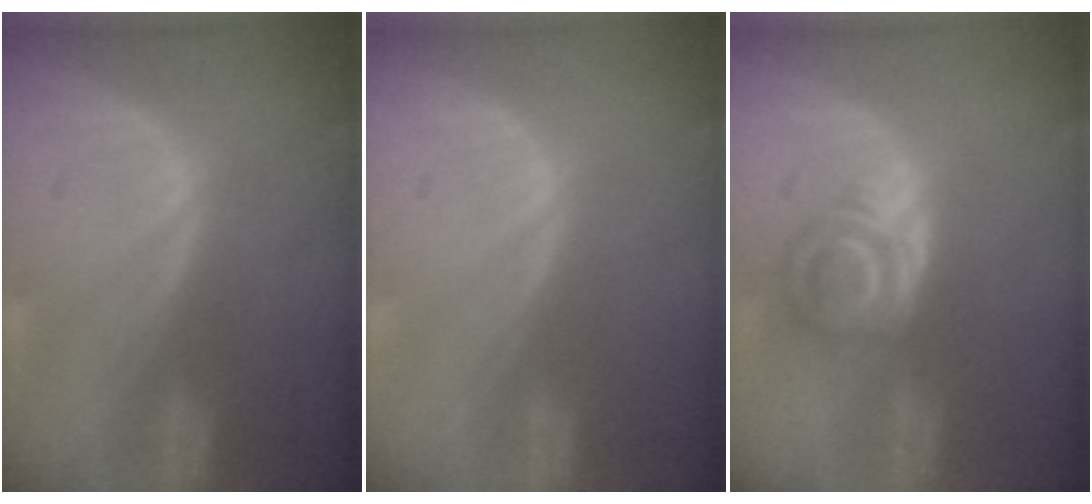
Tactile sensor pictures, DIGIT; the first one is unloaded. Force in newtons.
{"total": 0.0}
{"total": 5.5, "press": 5.2, "slide": 1.7}